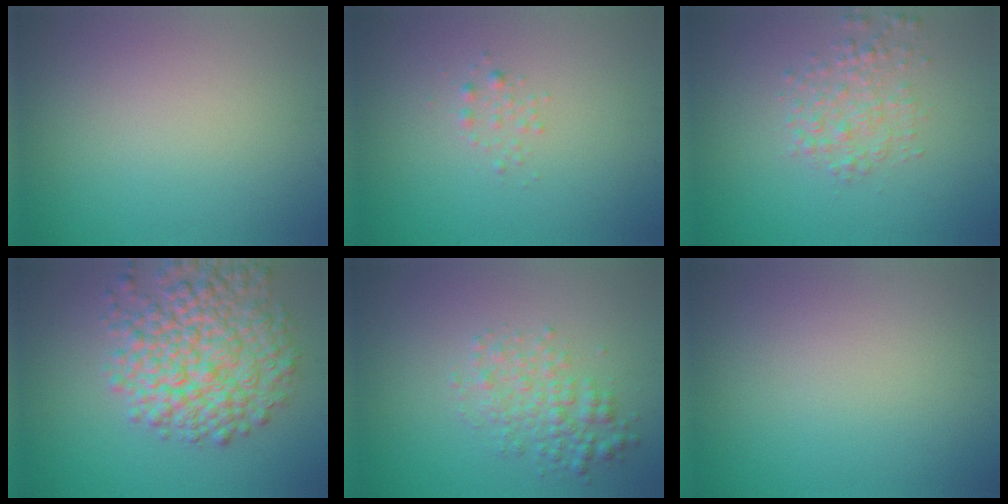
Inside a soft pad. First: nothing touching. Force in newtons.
{"total": 0.9, "press": 0.9, "slide": 0.0}
{"total": 2.5, "press": 2.5, "slide": 0.1}
{"total": 8.5, "press": 8.4, "slide": 0.4}
{"total": 2.9, "press": 2.9, "slide": 0.0}
{"total": 0.0}